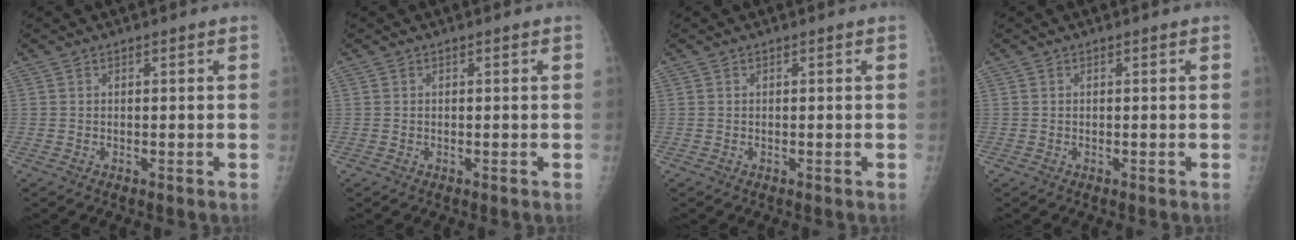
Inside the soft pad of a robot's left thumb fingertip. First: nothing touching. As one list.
[{"total": 0.0}, {"total": 0.0}, {"total": 0.0}]